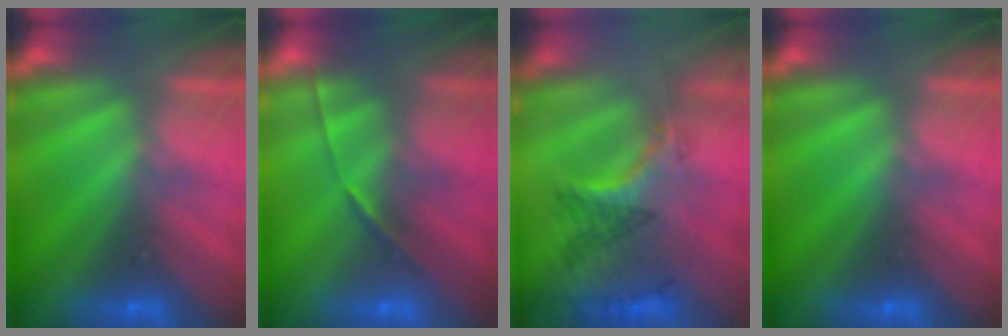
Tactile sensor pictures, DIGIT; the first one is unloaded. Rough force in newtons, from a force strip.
{"total": 1.7}
{"total": 3.2}
{"total": 0.0}